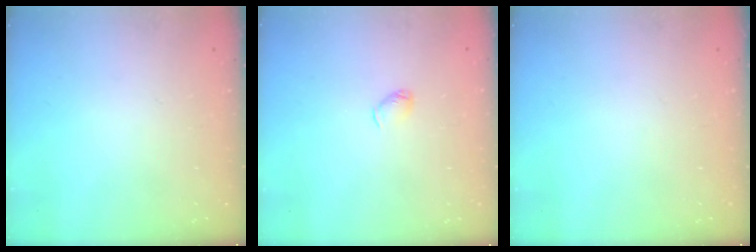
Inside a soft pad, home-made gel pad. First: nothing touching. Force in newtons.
{"total": 2.5, "press": 2.5, "slide": 0.4}
{"total": 0.0}